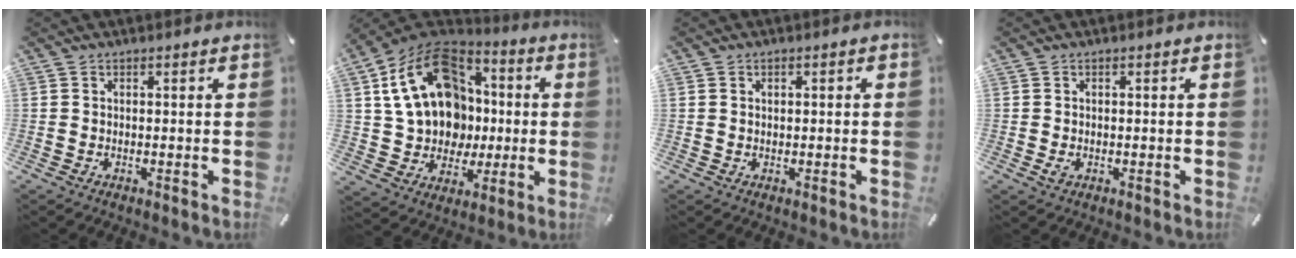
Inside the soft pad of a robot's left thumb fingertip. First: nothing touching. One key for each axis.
{"total": 22.4, "fx": 3.8, "fy": 17.8, "fz": 13.1, "tx": -0.242, "ty": -0.004, "tz": 0.081}
{"total": 1.5, "fx": 0.1, "fy": 1.1, "fz": 0.9, "tx": -0.019, "ty": 0.006, "tz": -0.001}
{"total": 1.4, "fx": -0.3, "fy": 1.0, "fz": 1.0, "tx": -0.018, "ty": 0.002, "tz": -0.005}